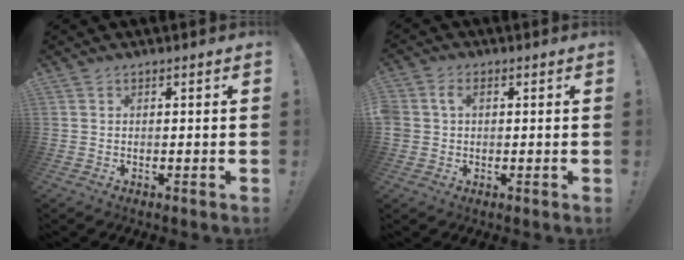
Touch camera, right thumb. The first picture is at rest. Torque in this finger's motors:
{"motor_torque": [0.03, 0.03, 0.31, 0.05, -0.04]}